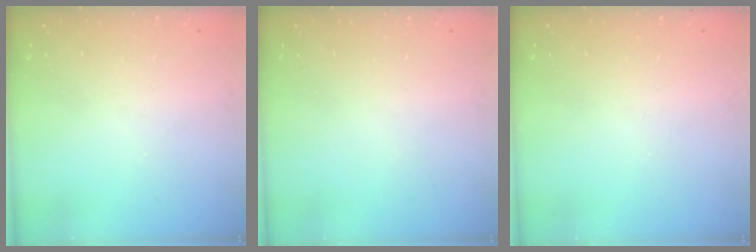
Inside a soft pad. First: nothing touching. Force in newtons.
{"total": 0.0}
{"total": 0.0}